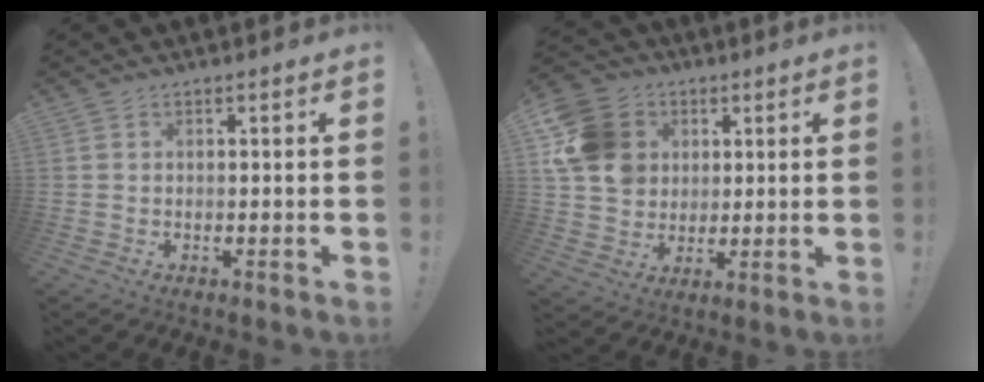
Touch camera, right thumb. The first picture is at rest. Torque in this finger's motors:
{"motor_torque": [0.92, 2.11, 0.57, -0.44, 0.04]}